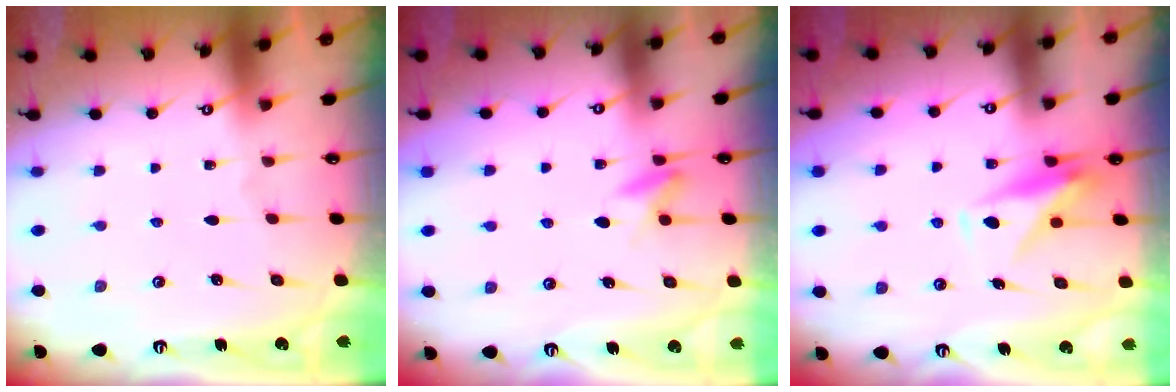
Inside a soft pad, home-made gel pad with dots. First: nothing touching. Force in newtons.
{"total": 5.0, "press": 4.8, "slide": 1.6}
{"total": 9.5, "press": 9.5, "slide": 0.3}